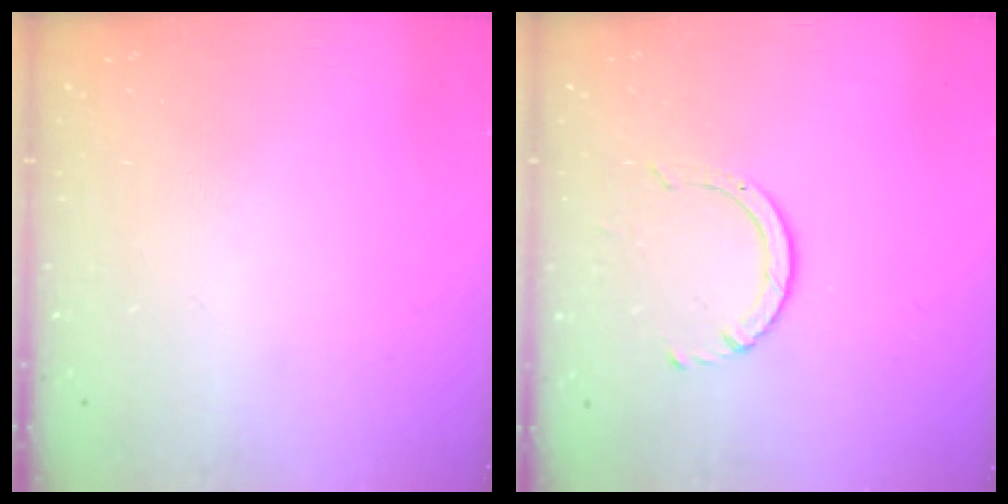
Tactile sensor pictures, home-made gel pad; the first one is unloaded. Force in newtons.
{"total": 3.6, "press": 3.6, "slide": 0.5}